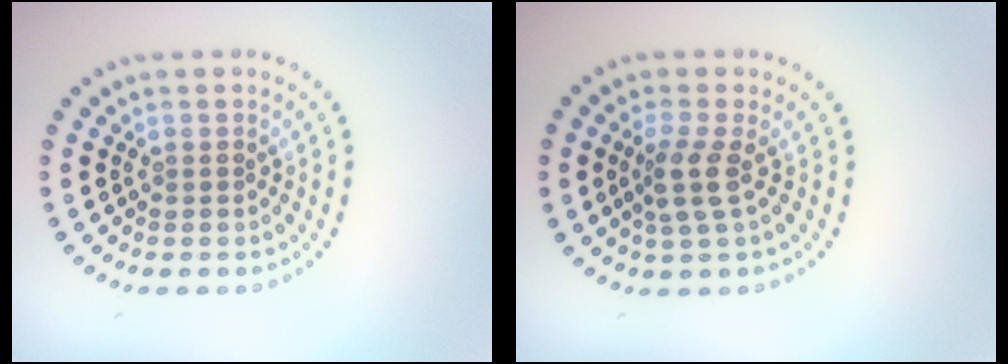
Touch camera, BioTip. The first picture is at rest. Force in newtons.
{"total": 2.5, "press": 1.9, "slide": 1.5}